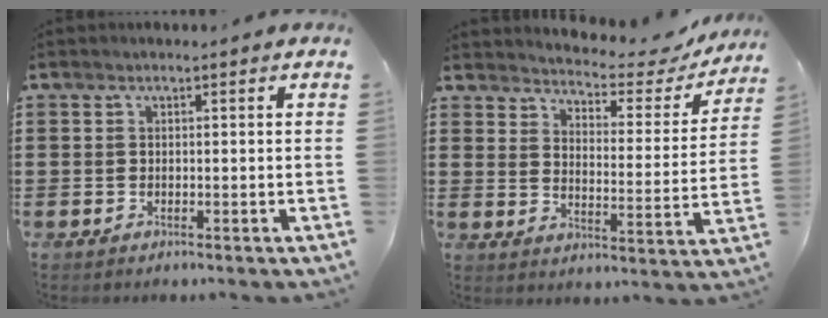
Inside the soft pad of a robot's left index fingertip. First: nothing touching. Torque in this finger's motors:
{"motor_torque": [1.67, -0.47, 0.66, 0.13]}